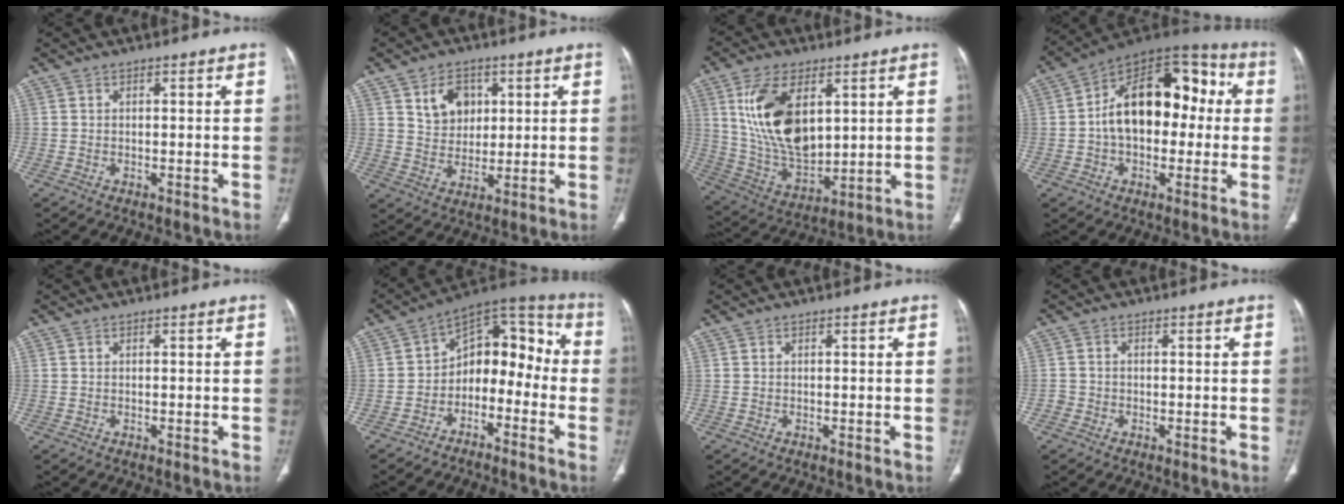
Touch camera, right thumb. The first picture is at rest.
{"total": 7.9, "force": [3.2, 5.9, 4.1], "torque": [-0.039, -0.018, 0.060]}
{"total": 17.5, "force": [5.4, 9.4, 13.7], "torque": [-0.244, -0.023, 0.117]}
{"total": 20.1, "force": [1.2, 12.5, 15.7], "torque": [-0.209, 0.051, 0.010]}
{"total": 0.0}
{"total": 13.4, "force": [-4.1, 9.1, 8.9], "torque": [-0.083, 0.088, -0.078]}
{"total": 0.0}
{"total": 1.5, "force": [-0.7, 1.3, 0.2], "torque": [0.000, 0.006, -0.017]}